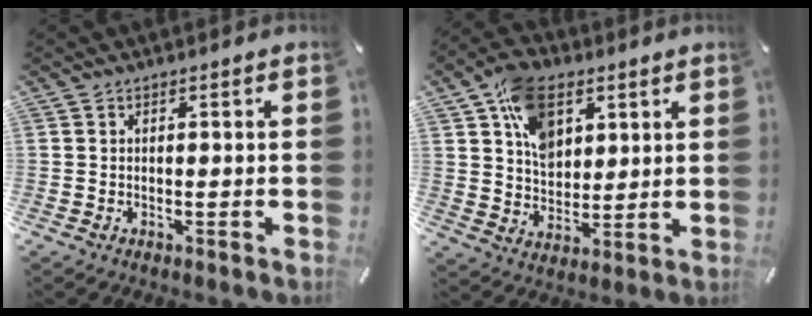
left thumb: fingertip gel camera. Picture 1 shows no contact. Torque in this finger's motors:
{"motor_torque": [1.67, 1.62, 1.17, -1.21, 0.42]}